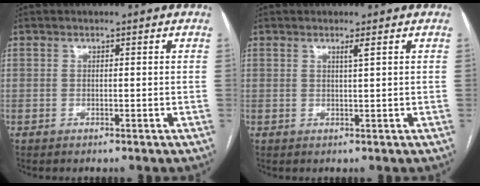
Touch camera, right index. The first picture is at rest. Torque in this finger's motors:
{"motor_torque": [0.15, 0.19, 0.00, 0.02]}